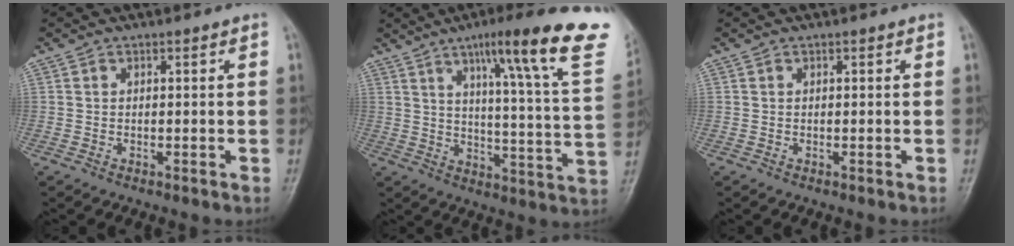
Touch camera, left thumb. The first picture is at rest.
{"total": 23.9, "force": [13.7, 2.7, 19.4], "torque": [-0.253, -0.048, 0.182]}
{"total": 0.0}